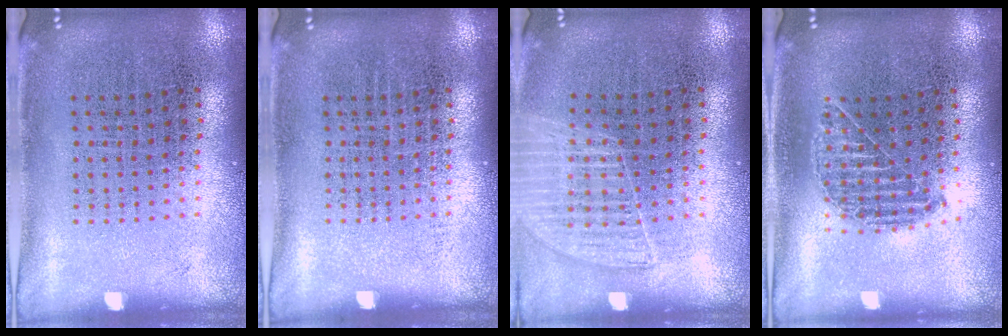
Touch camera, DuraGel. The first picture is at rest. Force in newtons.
{"total": 0.0}
{"total": 1.2, "press": 1.2, "slide": 0.2}
{"total": 1.0, "press": 0.9, "slide": 0.3}